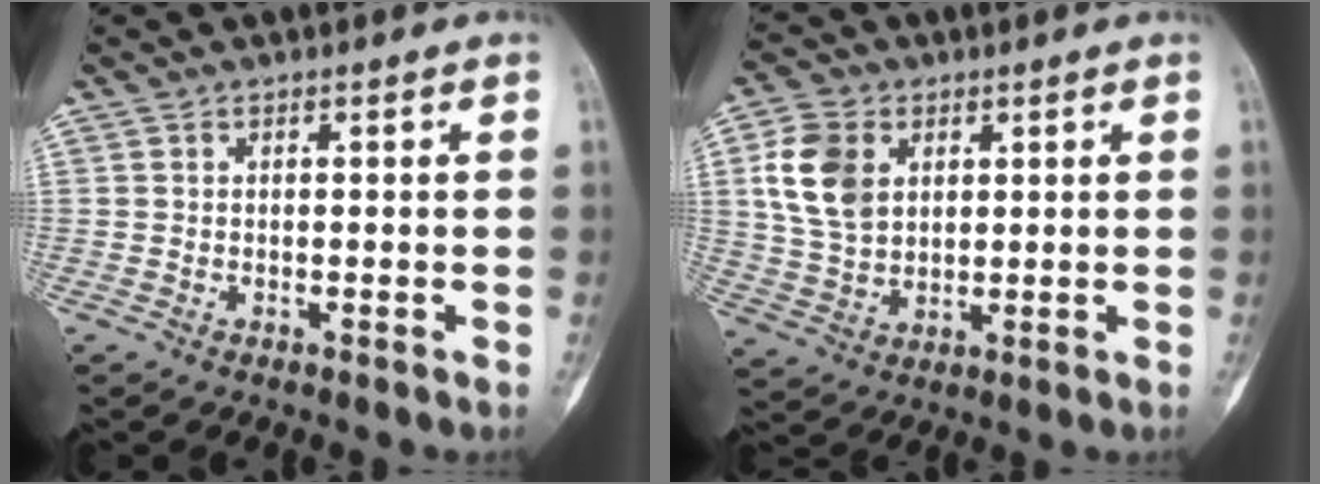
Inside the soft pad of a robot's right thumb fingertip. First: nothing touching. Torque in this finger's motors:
{"motor_torque": [-0.06, 0.49, 0.92, 0.29, 0.27]}